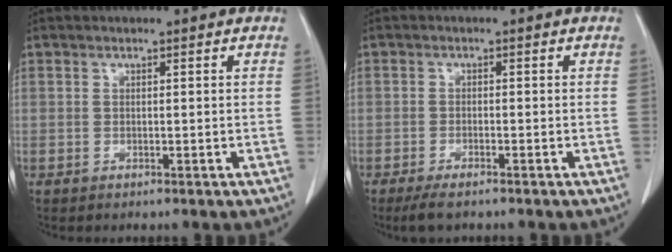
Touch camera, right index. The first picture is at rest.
{"total": 3.4, "force": [-2.7, 0.6, 2.1], "torque": [-0.041, -0.007, -0.045]}